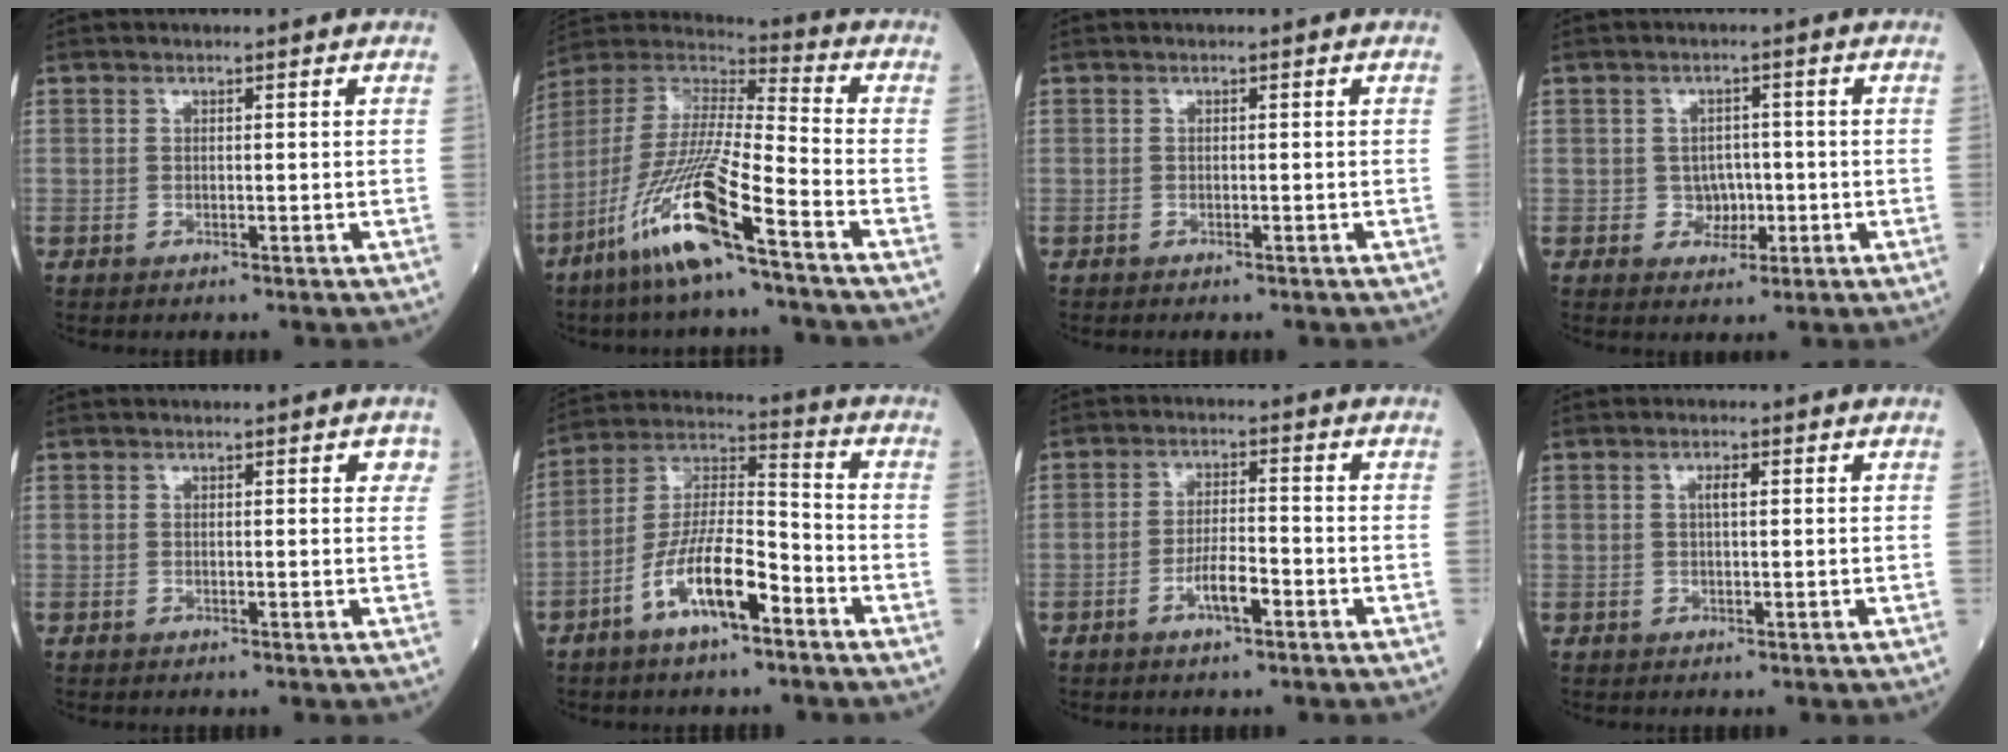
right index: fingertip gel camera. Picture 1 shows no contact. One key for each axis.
{"total": 16.5, "fx": -9.1, "fy": 0.4, "fz": 13.8, "tx": -0.294, "ty": -0.035, "tz": -0.183}
{"total": 1.5, "fx": -1.3, "fy": 0.4, "fz": 0.6, "tx": -0.010, "ty": -0.003, "tz": -0.015}
{"total": 3.1, "fx": -0.6, "fy": 2.7, "fz": 1.3, "tx": -0.003, "ty": 0.007, "tz": -0.005}
{"total": 1.7, "fx": 0.8, "fy": 0.6, "fz": 1.4, "tx": -0.011, "ty": 0.003, "tz": 0.007}
{"total": 11.7, "fx": -6.0, "fy": 3.0, "fz": 9.6, "tx": -0.185, "ty": 0.007, "tz": -0.113}
{"total": 4.3, "fx": -2.2, "fy": 0.9, "fz": 3.6, "tx": -0.063, "ty": 0.003, "tz": -0.042}
{"total": 1.7, "fx": 0.4, "fy": 0.4, "fz": 1.5, "tx": -0.030, "ty": 0.003, "tz": 0.006}